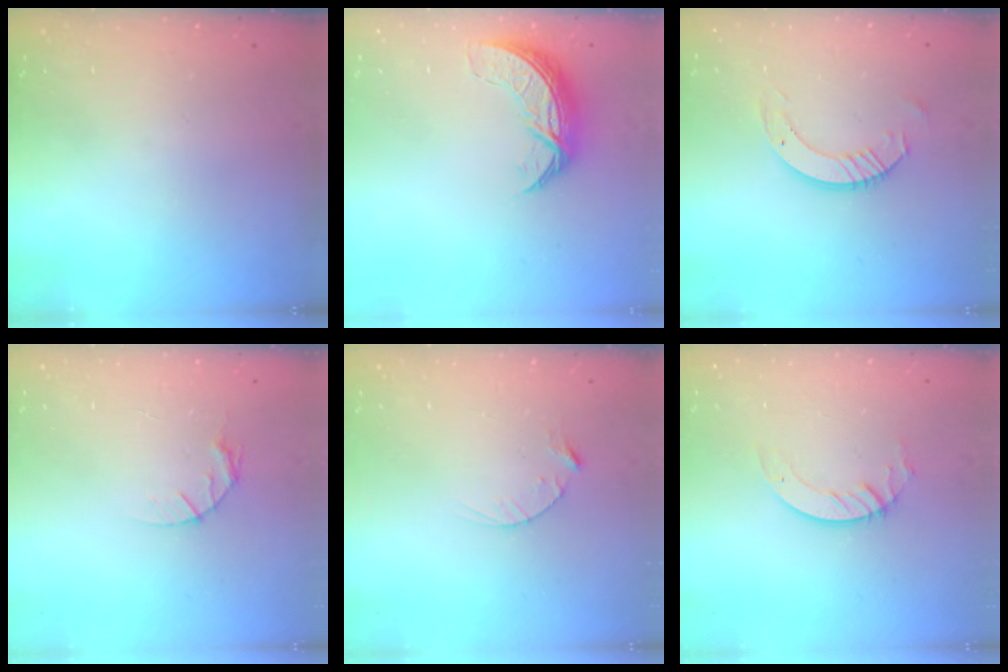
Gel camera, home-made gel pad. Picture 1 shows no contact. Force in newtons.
{"total": 7.8, "press": 7.8, "slide": 0.5}
{"total": 7.6, "press": 7.5, "slide": 0.5}
{"total": 3.9, "press": 3.9, "slide": 0.5}
{"total": 2.8, "press": 2.8, "slide": 0.4}
{"total": 3.4, "press": 3.4, "slide": 0.3}